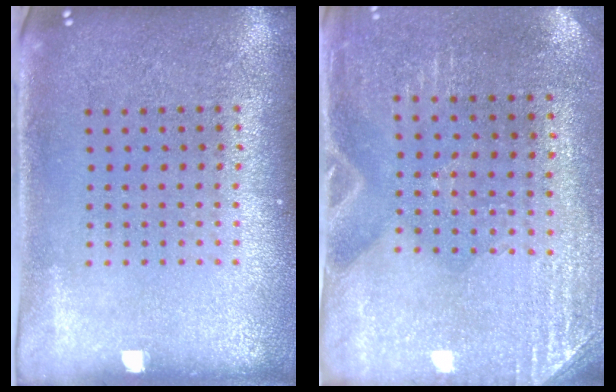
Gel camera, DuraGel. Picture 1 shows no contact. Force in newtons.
{"total": 2.8, "press": 2.5, "slide": 1.3}